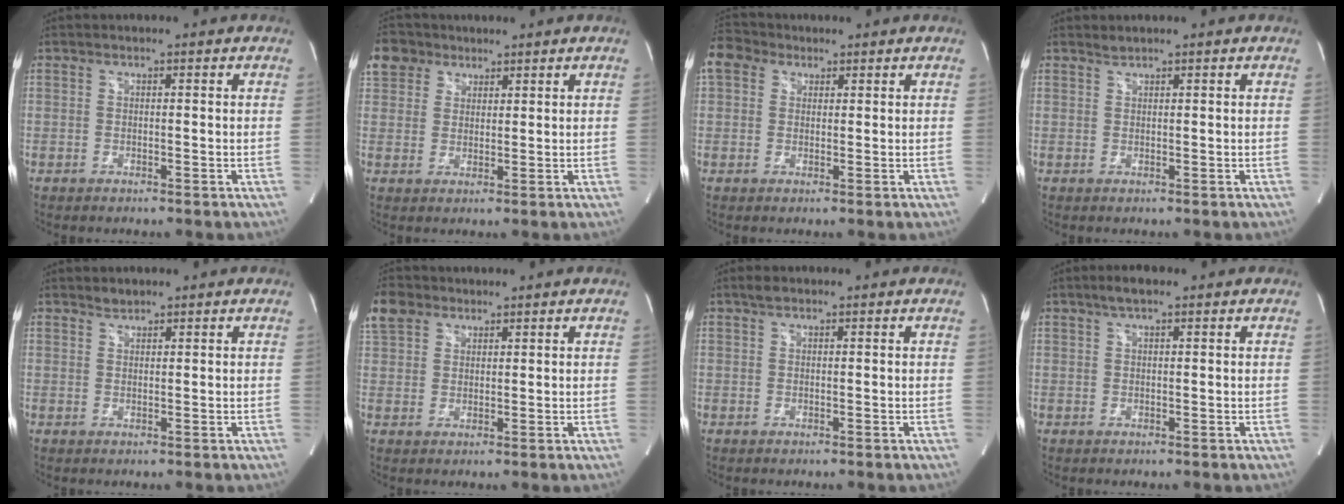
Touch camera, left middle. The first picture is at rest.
{"total": 6.1, "force": [3.8, 4.5, 1.3], "torque": [-0.036, 0.021, 0.077]}
{"total": 6.7, "force": [3.5, 5.0, 2.8], "torque": [-0.073, 0.039, 0.069]}
{"total": 0.7, "force": [0.7, -0.2, -0.1], "torque": [-0.008, 0.000, 0.017]}
{"total": 1.1, "force": [1.1, 0.2, 0.0], "torque": [-0.006, -0.002, 0.021]}
{"total": 5.9, "force": [3.9, 3.9, 2.1], "torque": [-0.062, 0.023, 0.086]}
{"total": 1.1, "force": [0.9, 0.5, 0.5], "torque": [-0.015, 0.008, 0.017]}
{"total": 2.9, "force": [1.9, 0.7, 2.1], "torque": [-0.044, 0.013, 0.034]}